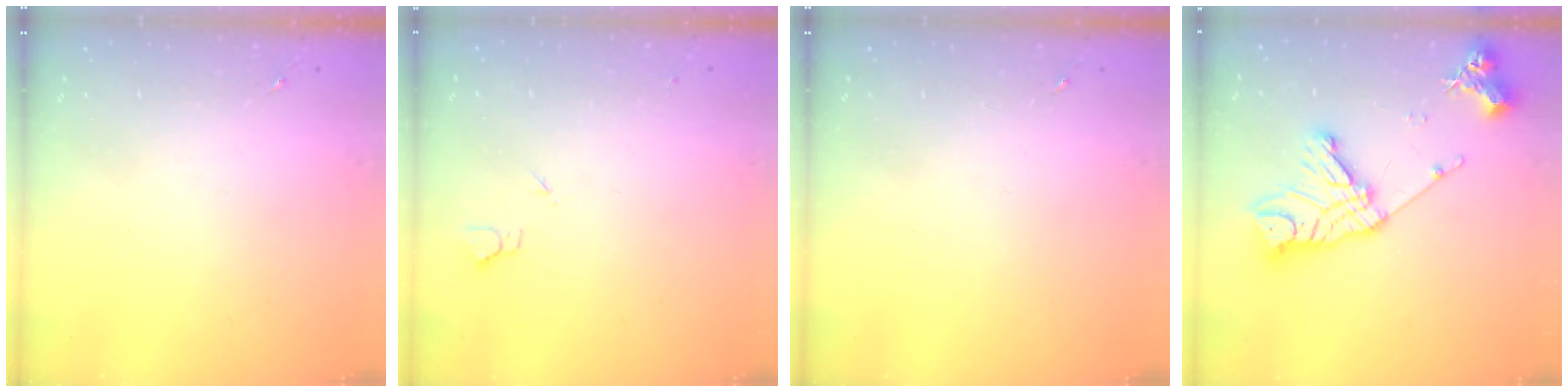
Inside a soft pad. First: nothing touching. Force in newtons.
{"total": 2.7, "press": 2.6, "slide": 0.3}
{"total": 0.0}
{"total": 17.7, "press": 17.6, "slide": 1.3}